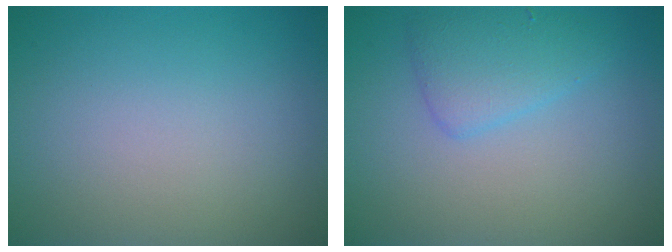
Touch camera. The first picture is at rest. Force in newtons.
{"total": 2.8, "press": 2.8, "slide": 0.3}